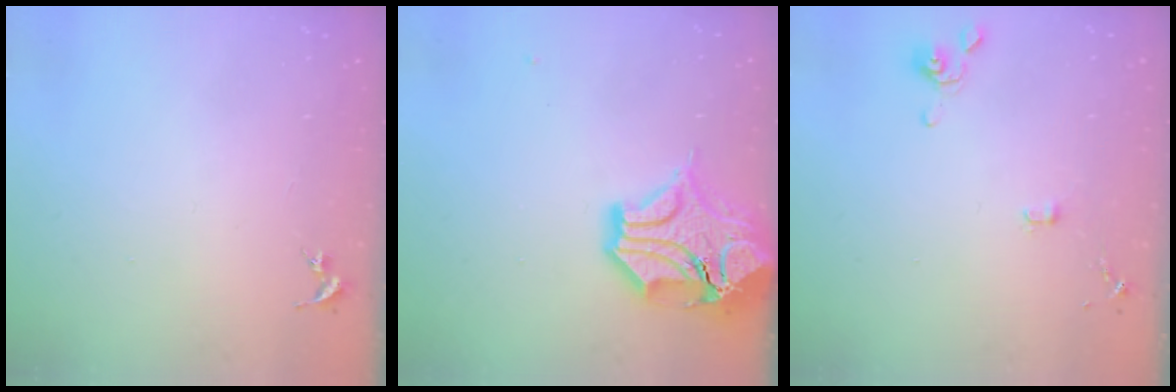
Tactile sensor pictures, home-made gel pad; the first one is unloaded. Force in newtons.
{"total": 16.7, "press": 16.5, "slide": 2.5}
{"total": 4.6, "press": 4.6, "slide": 0.7}